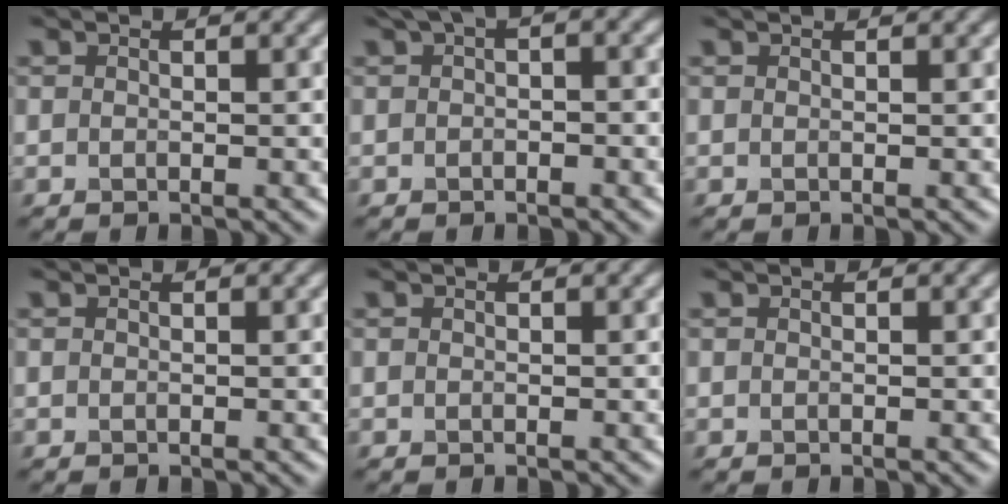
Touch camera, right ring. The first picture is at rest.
{"total": 2.4, "force": [0.8, 1.0, 2.0], "torque": [-0.028, 0.009, 0.006]}
{"total": 0.7, "force": [0.6, 0.1, 0.2], "torque": [-0.002, 0.000, 0.006]}
{"total": 0.0}
{"total": 0.0}
{"total": 0.0}